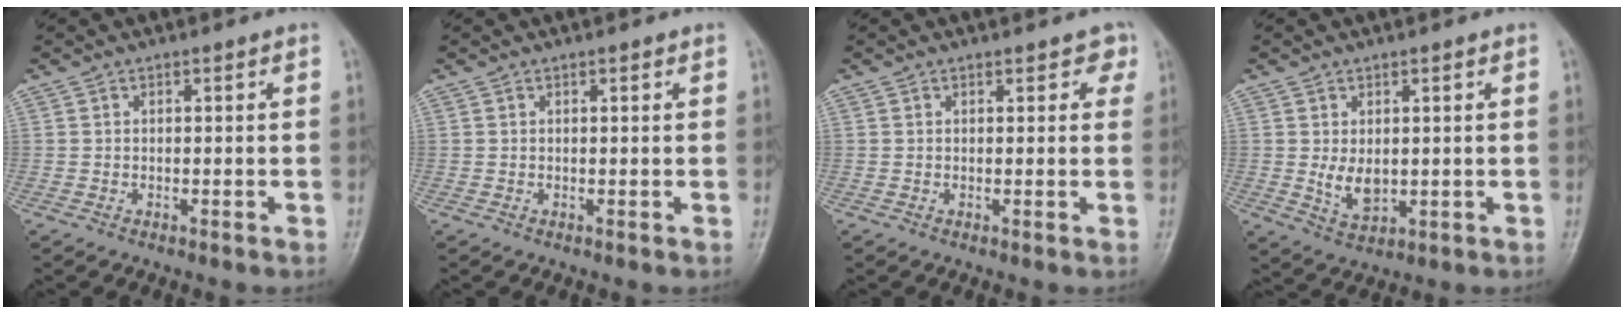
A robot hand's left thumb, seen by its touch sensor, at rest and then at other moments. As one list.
[{"total": 0.5, "force": [0.3, 0.2, 0.4], "torque": [-0.006, -0.001, 0.003]}, {"total": 2.2, "force": [1.3, 1.3, 1.2], "torque": [0.008, -0.002, 0.010]}, {"total": 4.8, "force": [0.5, 3.0, 3.7], "torque": [-0.055, -0.015, 0.018]}]